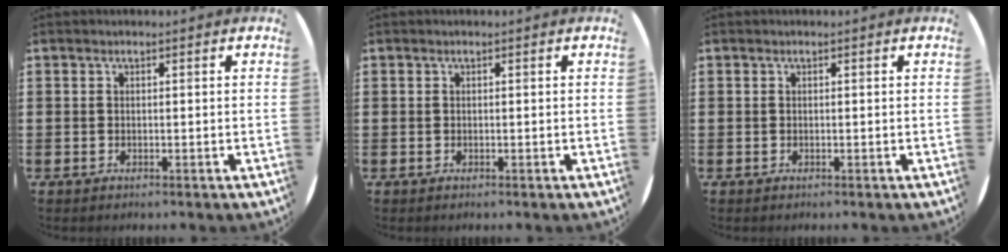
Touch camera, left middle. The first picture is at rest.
{"total": 0.0}
{"total": 0.0}